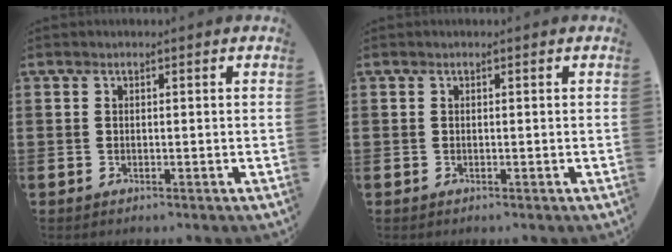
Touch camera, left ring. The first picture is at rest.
{"total": 0.0}